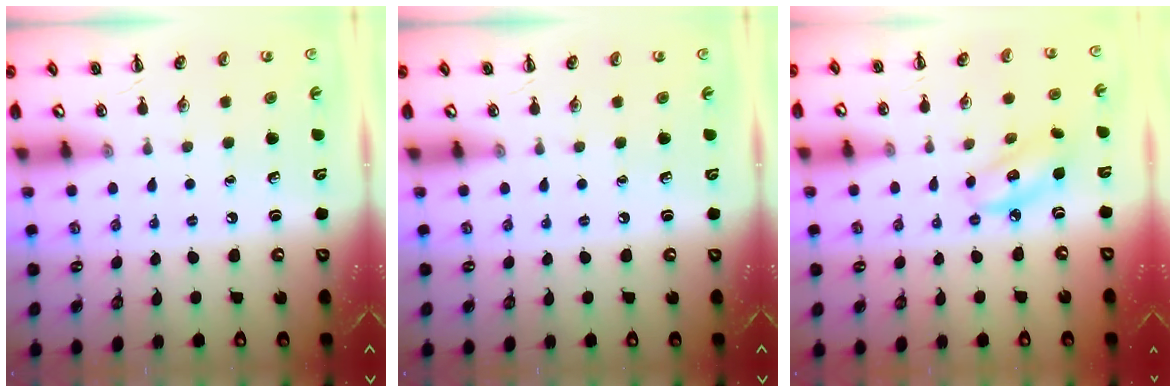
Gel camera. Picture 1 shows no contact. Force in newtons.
{"total": 0.0}
{"total": 6.3, "press": 6.1, "slide": 1.2}